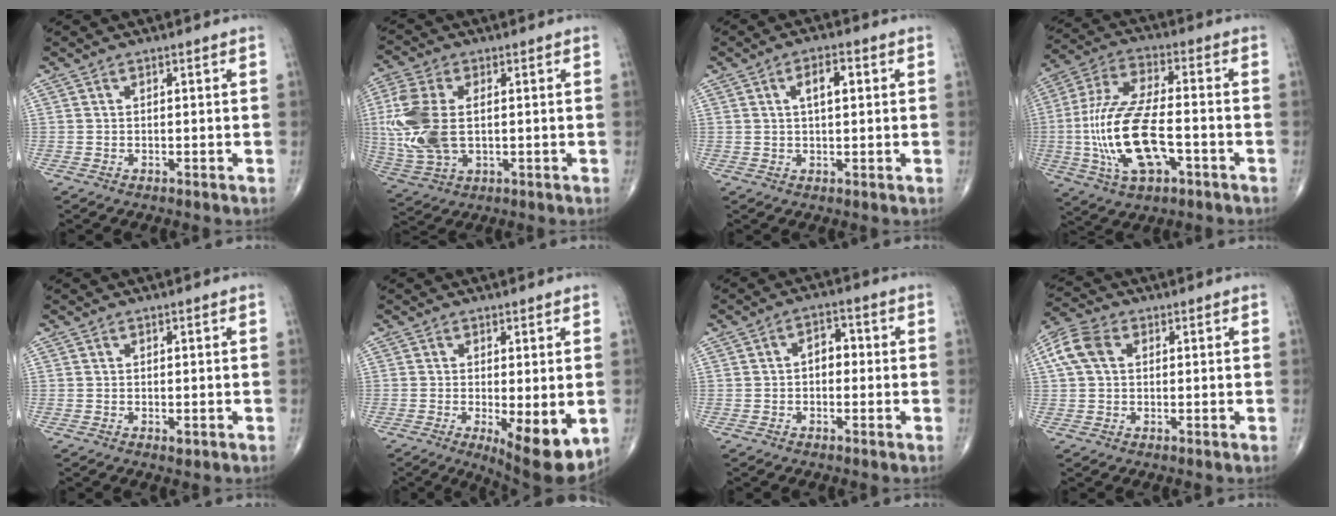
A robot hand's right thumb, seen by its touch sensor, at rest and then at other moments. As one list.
[{"total": 14.0, "force": [0.7, 8.1, 11.3], "torque": [-0.281, -0.003, 0.018]}, {"total": 4.5, "force": [1.2, 1.9, 3.9], "torque": [-0.058, 0.006, 0.017]}, {"total": 18.2, "force": [-4.1, 8.0, 15.8], "torque": [-0.326, 0.026, -0.069]}, {"total": 0.6, "force": [-0.2, 0.4, 0.5], "torque": [-0.004, -0.001, -0.002]}, {"total": 10.0, "force": [-2.4, 3.3, 9.2], "torque": [-0.127, -0.025, -0.027]}, {"total": 4.0, "force": [-0.2, 2.7, 2.9], "torque": [-0.027, 0.017, -0.012]}, {"total": 7.0, "force": [1.7, 4.9, 4.7], "torque": [-0.106, 0.021, 0.028]}]